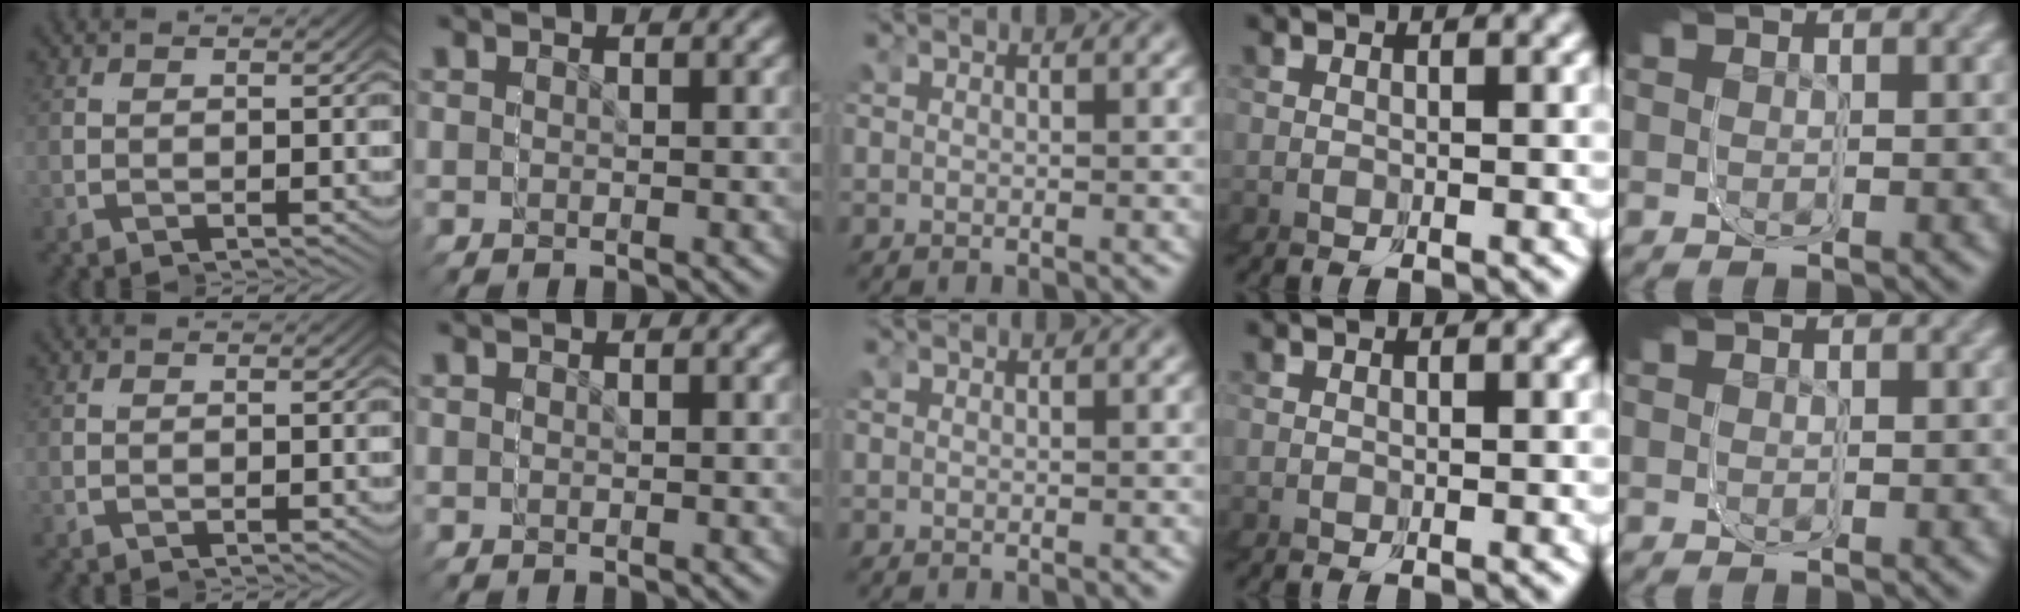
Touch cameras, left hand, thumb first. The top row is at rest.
{}